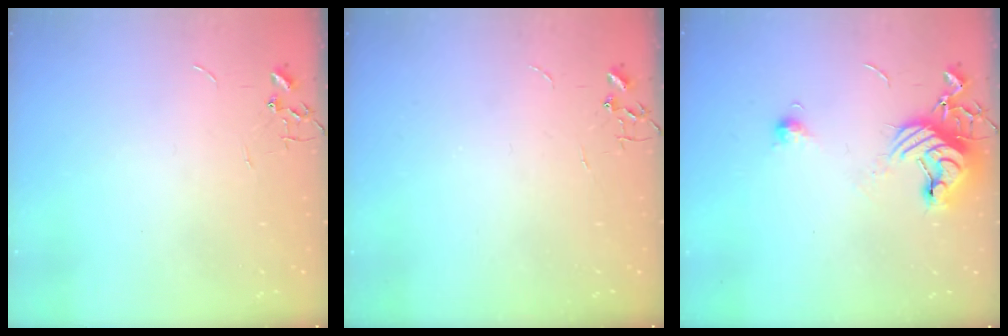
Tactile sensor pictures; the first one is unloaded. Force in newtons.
{"total": 0.0}
{"total": 11.3, "press": 11.2, "slide": 1.3}